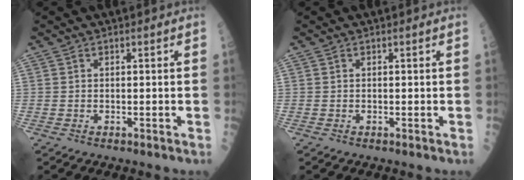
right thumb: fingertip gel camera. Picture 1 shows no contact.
{"total": 0.0}